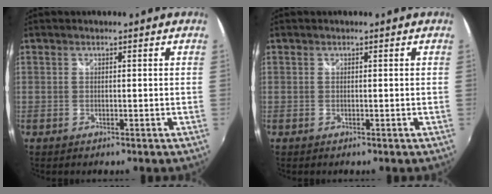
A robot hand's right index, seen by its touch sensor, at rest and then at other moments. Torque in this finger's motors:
{"motor_torque": [0.01, 0.01, 0.00, 0.01]}